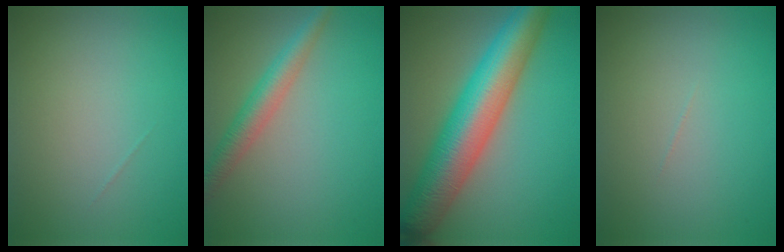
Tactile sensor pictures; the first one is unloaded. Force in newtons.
{"total": 3.4, "press": 3.4, "slide": 0.1}
{"total": 10.5, "press": 10.4, "slide": 0.2}
{"total": 0.0}